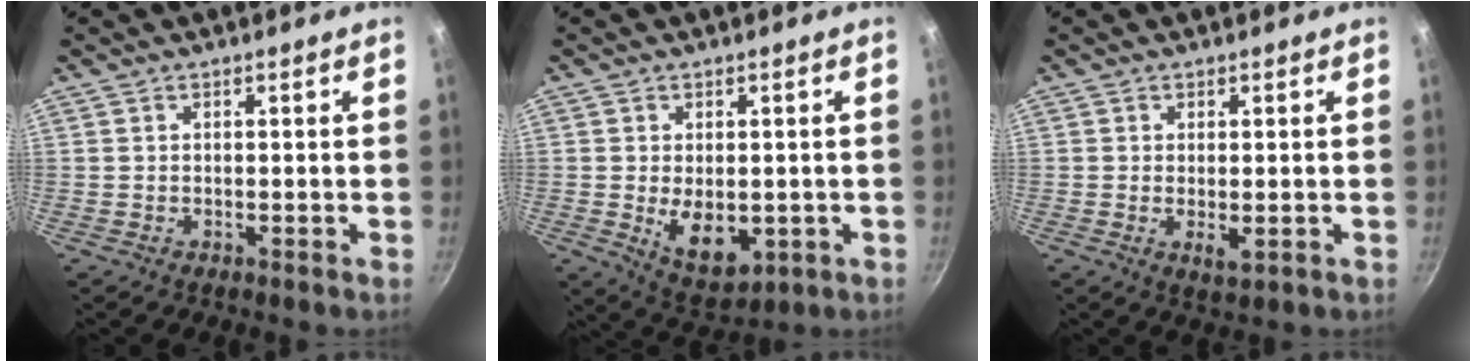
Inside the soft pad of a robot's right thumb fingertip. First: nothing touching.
{"total": 8.8, "force": [-1.1, 5.5, 6.7], "torque": [-0.089, -0.013, 0.003]}
{"total": 2.5, "force": [-0.3, 1.0, 2.3], "torque": [-0.042, -0.011, -0.002]}